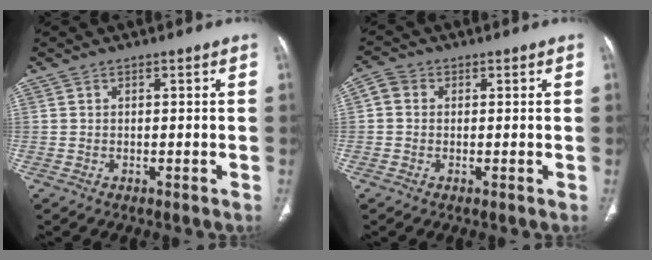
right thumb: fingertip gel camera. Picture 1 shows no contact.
{"total": 3.1, "force": [0.3, 2.7, 1.4], "torque": [-0.020, 0.010, -0.002]}